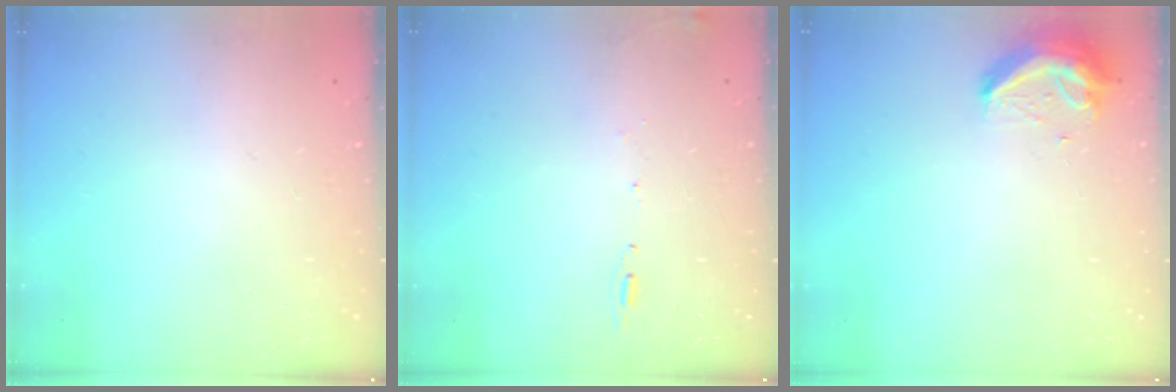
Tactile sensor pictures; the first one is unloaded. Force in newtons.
{"total": 5.6, "press": 5.3, "slide": 1.7}
{"total": 9.5, "press": 9.5, "slide": 0.6}